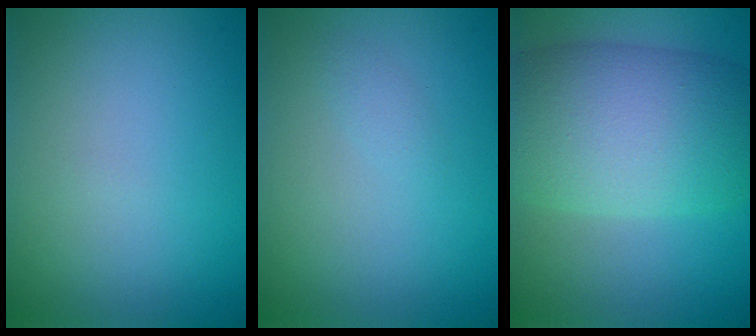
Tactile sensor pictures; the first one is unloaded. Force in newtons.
{"total": 0.7, "press": 0.7, "slide": 0.0}
{"total": 10.3, "press": 10.3, "slide": 0.4}